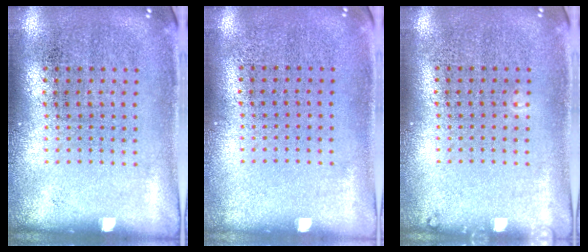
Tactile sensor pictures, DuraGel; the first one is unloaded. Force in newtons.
{"total": 0.0}
{"total": 0.7, "press": 0.7, "slide": 0.2}